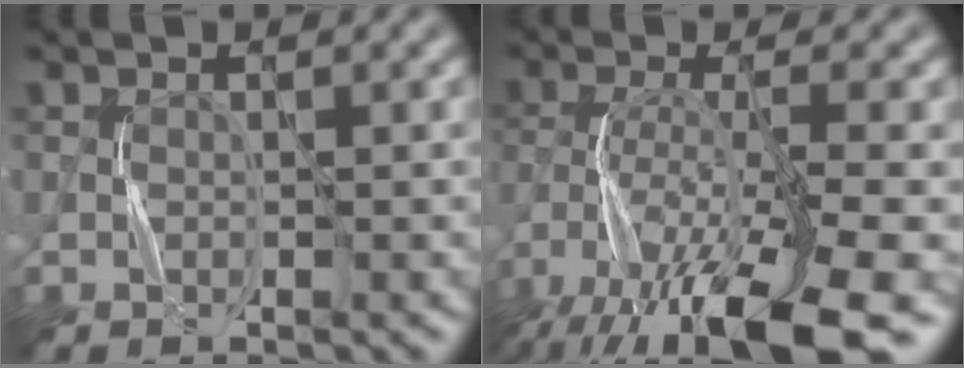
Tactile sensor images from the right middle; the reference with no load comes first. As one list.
[{"total": 13.9, "force": [-8.7, 3.3, 10.4], "torque": [-0.208, -0.018, -0.143]}]